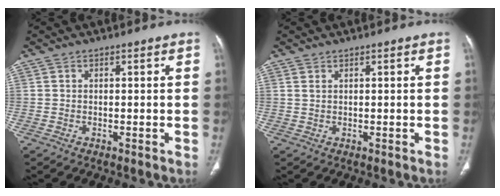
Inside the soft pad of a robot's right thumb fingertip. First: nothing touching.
{"total": 0.7, "force": [0.4, 0.3, 0.5], "torque": [-0.013, 0.008, 0.011]}